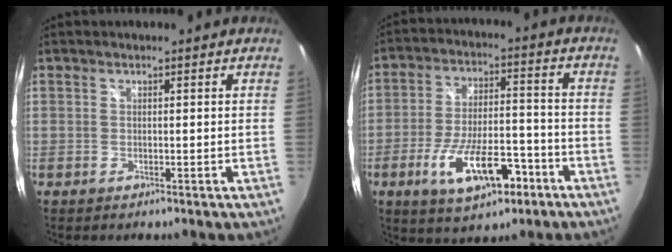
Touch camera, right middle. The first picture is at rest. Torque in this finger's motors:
{"motor_torque": [1.51, -0.62, 0.28, 0.19]}